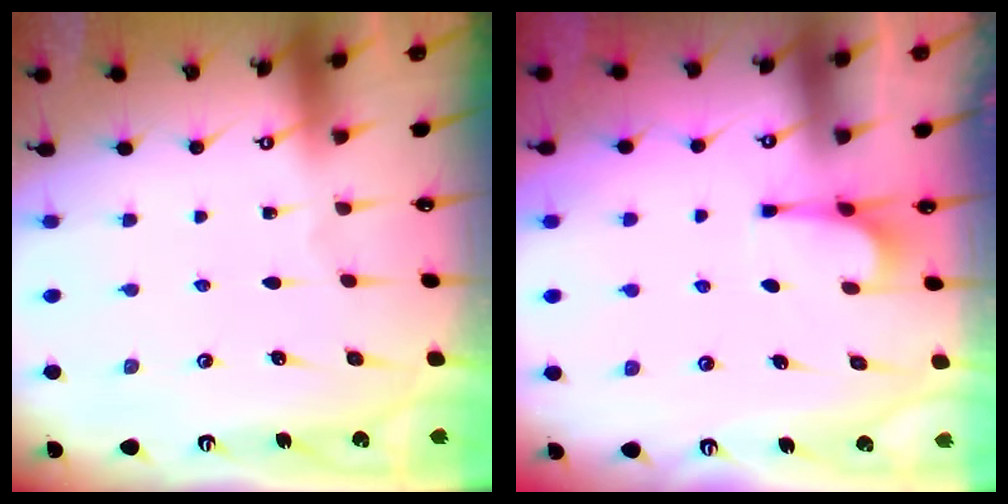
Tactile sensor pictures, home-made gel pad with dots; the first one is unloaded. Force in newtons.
{"total": 2.2, "press": 2.2, "slide": 0.5}